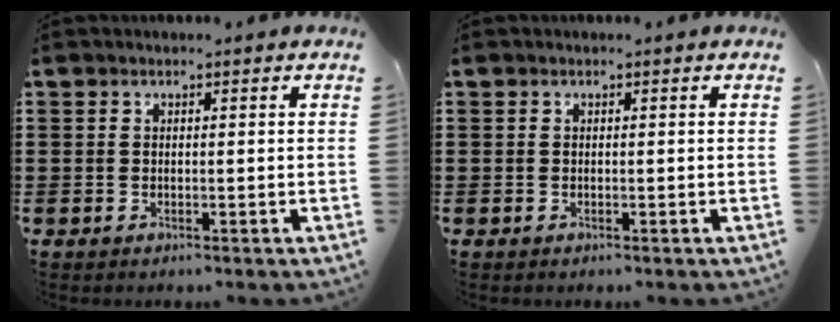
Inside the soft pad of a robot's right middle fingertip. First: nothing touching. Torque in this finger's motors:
{"motor_torque": [0.22, -0.20, -0.04, -0.01]}